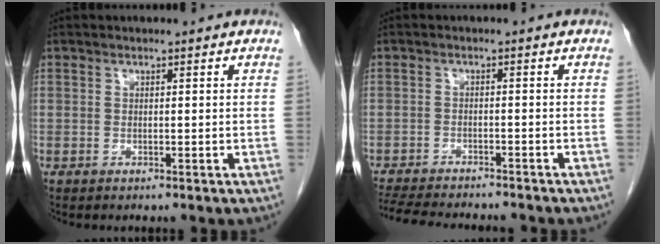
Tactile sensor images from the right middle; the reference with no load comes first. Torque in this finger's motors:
{"motor_torque": [0.38, -0.35, 0.09, 0.04]}